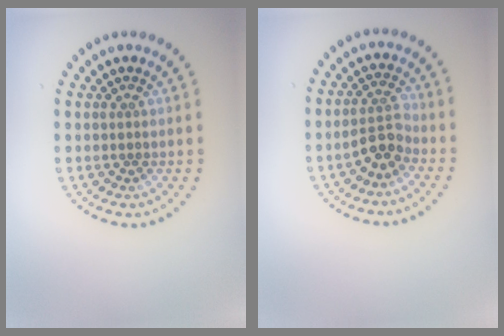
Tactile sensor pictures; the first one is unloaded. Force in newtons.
{"total": 2.7, "press": 2.5, "slide": 1.1}